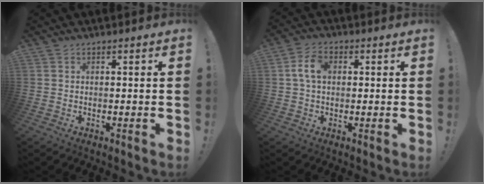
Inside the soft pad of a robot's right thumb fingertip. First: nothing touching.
{"total": 6.7, "force": [1.0, 4.4, 5.0], "torque": [-0.098, 0.013, 0.019]}